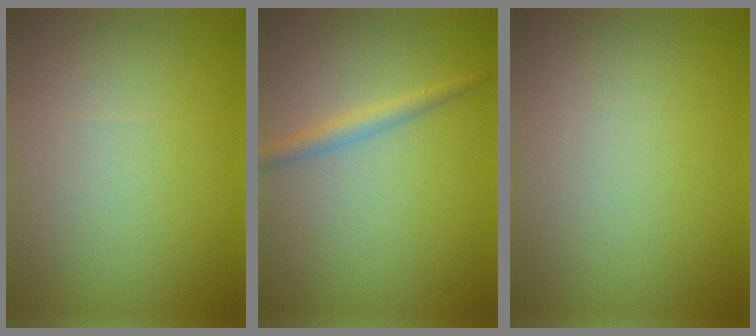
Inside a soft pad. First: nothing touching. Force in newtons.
{"total": 1.7, "press": 1.7, "slide": 0.0}
{"total": 0.0}